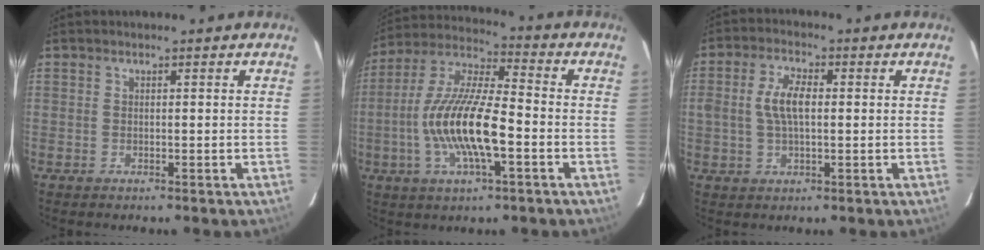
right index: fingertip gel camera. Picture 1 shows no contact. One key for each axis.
{"total": 16.1, "fx": -4.0, "fy": 4.3, "fz": 15.0, "tx": -0.299, "ty": -0.002, "tz": -0.080}
{"total": 6.3, "fx": 0.4, "fy": 2.9, "fz": 5.5, "tx": -0.107, "ty": 0.009, "tz": 0.009}